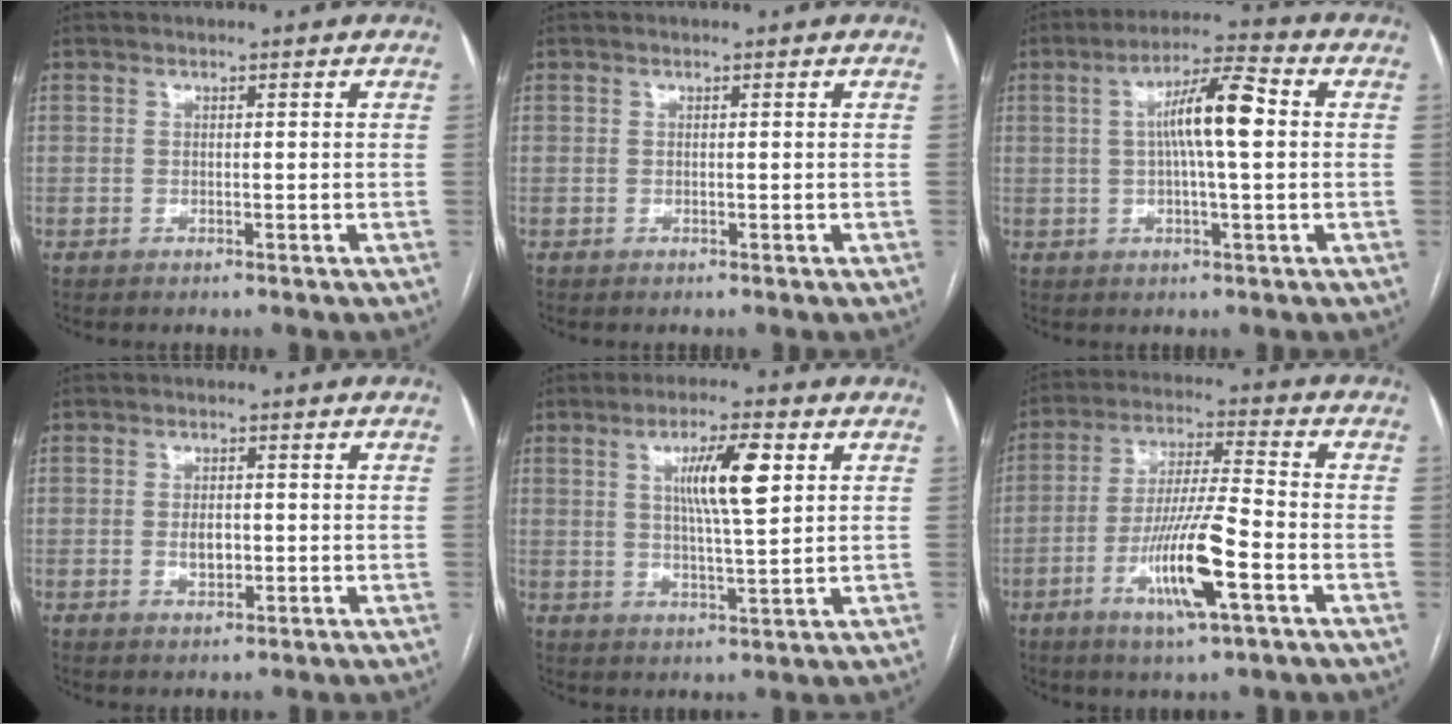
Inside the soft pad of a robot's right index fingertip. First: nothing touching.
{"total": 0.0}
{"total": 9.3, "force": [1.2, 1.1, 9.1], "torque": [-0.165, 0.018, 0.016]}
{"total": 2.6, "force": [-0.3, 1.5, 2.1], "torque": [-0.037, 0.000, -0.003]}
{"total": 8.7, "force": [2.8, 1.0, 8.2], "torque": [-0.144, 0.002, 0.048]}
{"total": 12.7, "force": [-4.8, 0.9, 11.7], "torque": [-0.225, -0.011, -0.086]}